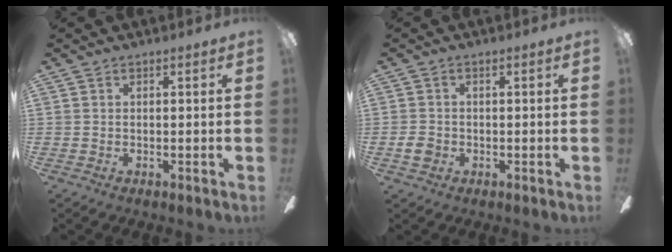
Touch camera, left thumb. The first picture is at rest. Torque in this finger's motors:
{"motor_torque": [0.33, 0.76, 0.04, 0.11, -0.01]}